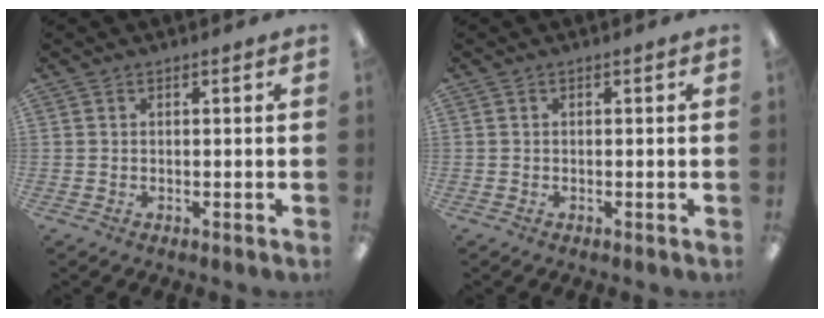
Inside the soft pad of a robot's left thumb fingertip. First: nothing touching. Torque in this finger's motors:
{"motor_torque": [0.00, 0.00, -0.10, 0.02, 0.00]}